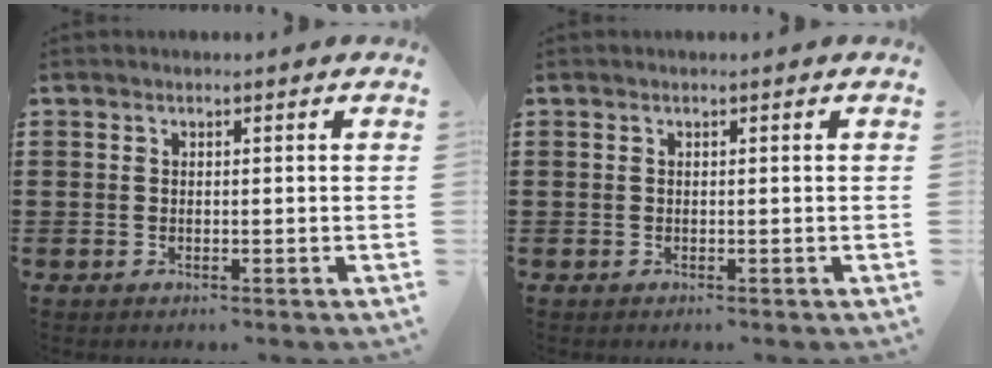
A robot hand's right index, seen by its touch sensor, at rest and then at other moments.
{"total": 0.0}